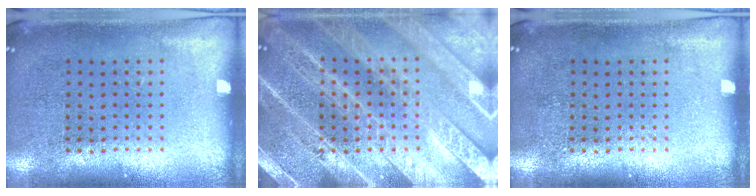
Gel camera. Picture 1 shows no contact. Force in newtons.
{"total": 6.1, "press": 6.0, "slide": 0.8}
{"total": 0.0}